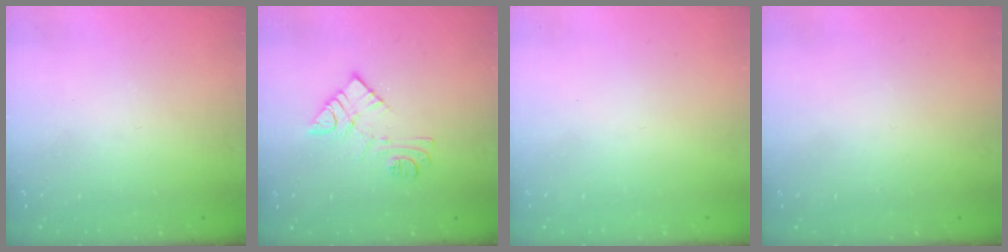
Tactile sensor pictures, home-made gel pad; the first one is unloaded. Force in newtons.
{"total": 10.8, "press": 10.8, "slide": 0.8}
{"total": 1.8, "press": 1.7, "slide": 0.1}
{"total": 1.8, "press": 1.8, "slide": 0.1}